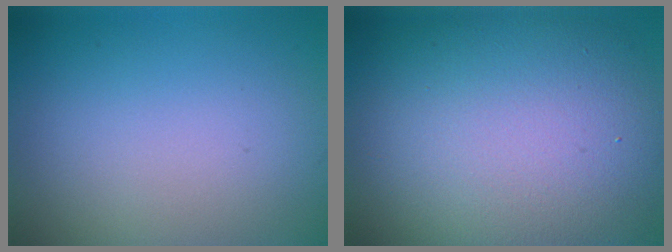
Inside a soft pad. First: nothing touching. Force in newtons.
{"total": 15.0, "press": 15.0, "slide": 0.7}